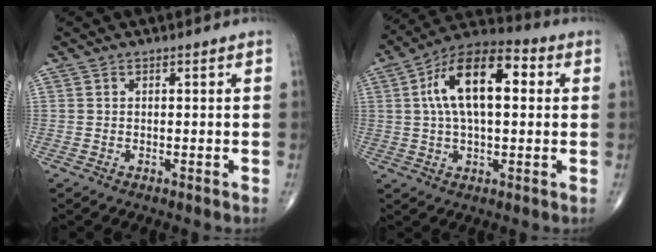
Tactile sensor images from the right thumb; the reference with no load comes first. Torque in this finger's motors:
{"motor_torque": [1.91, 2.09, 1.57, 0.32, 0.18]}